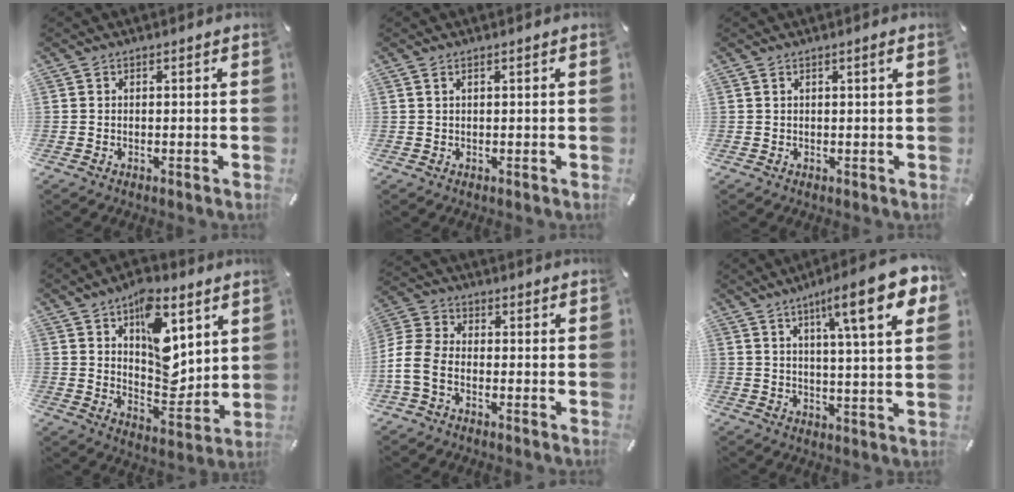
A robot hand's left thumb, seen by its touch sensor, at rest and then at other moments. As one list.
[{"total": 0.8, "force": [0.3, 0.2, 0.8], "torque": [-0.015, 0.000, 0.005]}, {"total": 1.4, "force": [0.5, 0.0, 1.3], "torque": [-0.025, 0.000, 0.008]}, {"total": 14.9, "force": [6.9, 8.6, 10.0], "torque": [-0.119, -0.043, 0.119]}, {"total": 6.7, "force": [-3.1, 4.2, 4.2], "torque": [-0.099, 0.008, -0.058]}, {"total": 16.3, "force": [7.9, 3.1, 13.9], "torque": [-0.210, -0.030, 0.115]}]